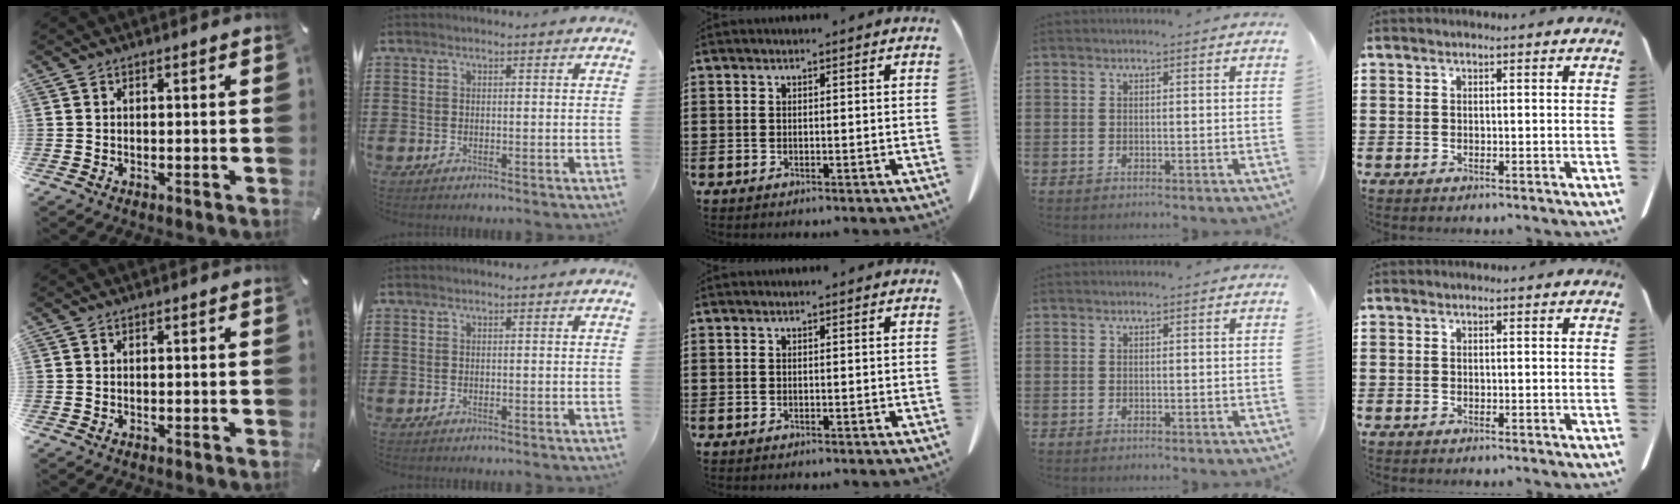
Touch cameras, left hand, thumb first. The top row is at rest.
{}